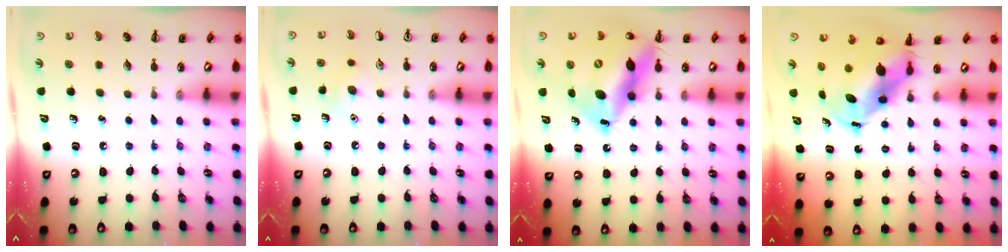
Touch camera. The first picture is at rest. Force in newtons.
{"total": 6.8, "press": 6.6, "slide": 1.6}
{"total": 17.5, "press": 16.7, "slide": 5.3}
{"total": 7.9, "press": 7.7, "slide": 1.9}